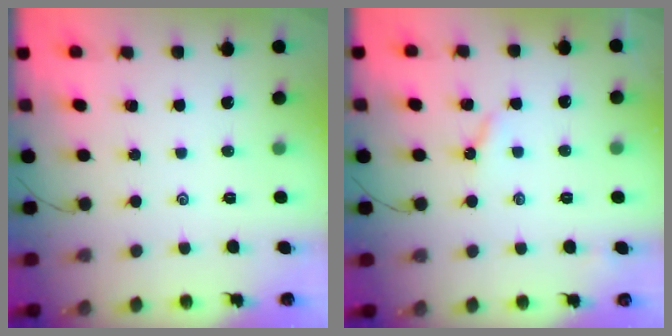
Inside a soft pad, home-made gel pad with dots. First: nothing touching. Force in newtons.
{"total": 2.6, "press": 2.6, "slide": 0.3}